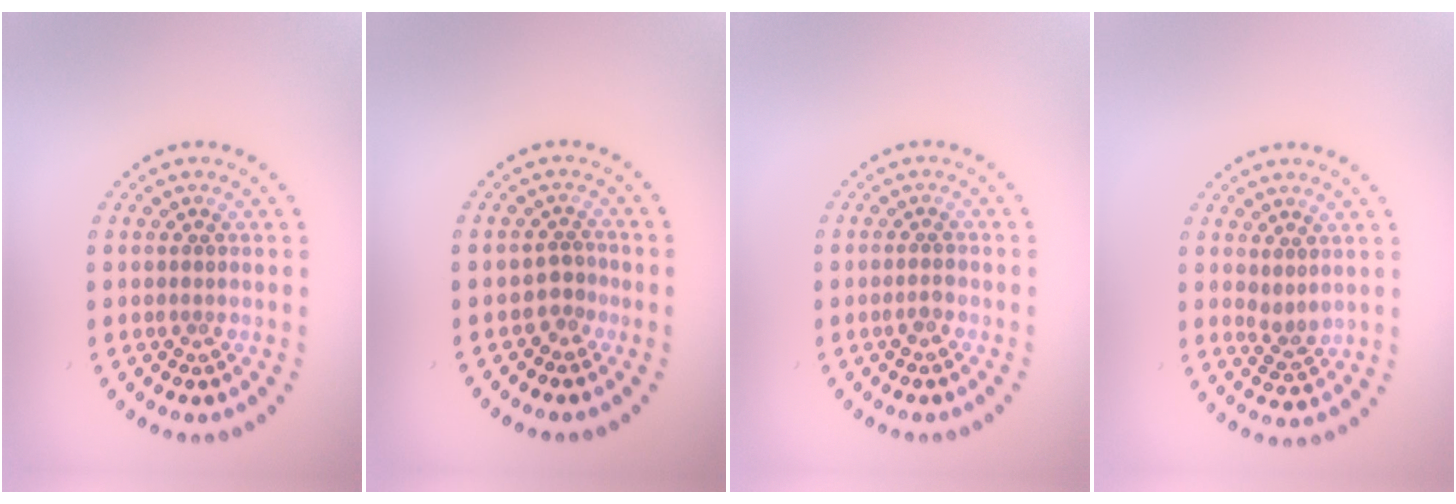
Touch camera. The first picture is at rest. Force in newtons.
{"total": 1.4, "press": 1.1, "slide": 0.9}
{"total": 0.8, "press": 0.8, "slide": 0.3}
{"total": 1.4, "press": 1.2, "slide": 0.8}